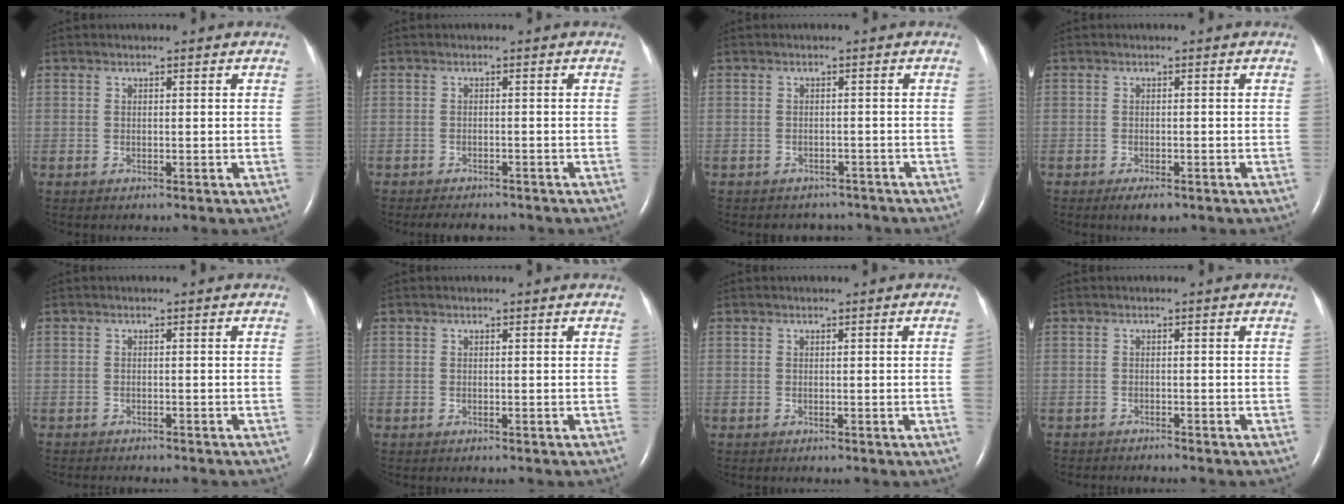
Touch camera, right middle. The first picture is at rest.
{"total": 4.6, "force": [-4.1, 1.5, 1.7], "torque": [-0.025, -0.003, -0.049]}
{"total": 3.6, "force": [-3.2, 1.7, -0.2], "torque": [-0.003, 0.007, -0.037]}
{"total": 2.0, "force": [-1.3, 0.6, 1.4], "torque": [-0.029, -0.003, -0.015]}
{"total": 3.3, "force": [-3.0, 0.6, 1.4], "torque": [-0.024, -0.005, -0.033]}
{"total": 0.0}
{"total": 1.3, "force": [-0.1, -0.6, 1.2], "torque": [-0.011, 0.000, -0.002]}
{"total": 2.1, "force": [-2.0, -0.2, 0.5], "torque": [-0.004, -0.001, -0.033]}